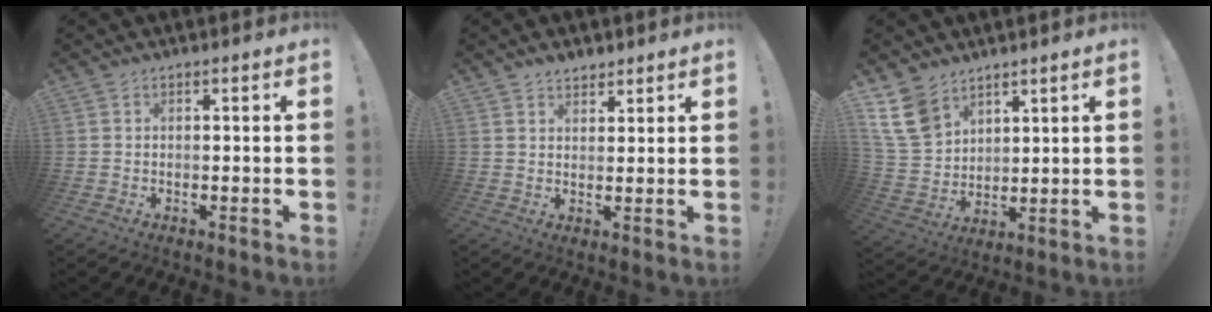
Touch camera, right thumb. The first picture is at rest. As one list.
[{"total": 3.2, "force": [2.8, 1.5, 0.3], "torque": [0.009, -0.020, 0.050]}, {"total": 13.2, "force": [8.5, 8.4, 5.6], "torque": [-0.121, -0.044, 0.171]}]